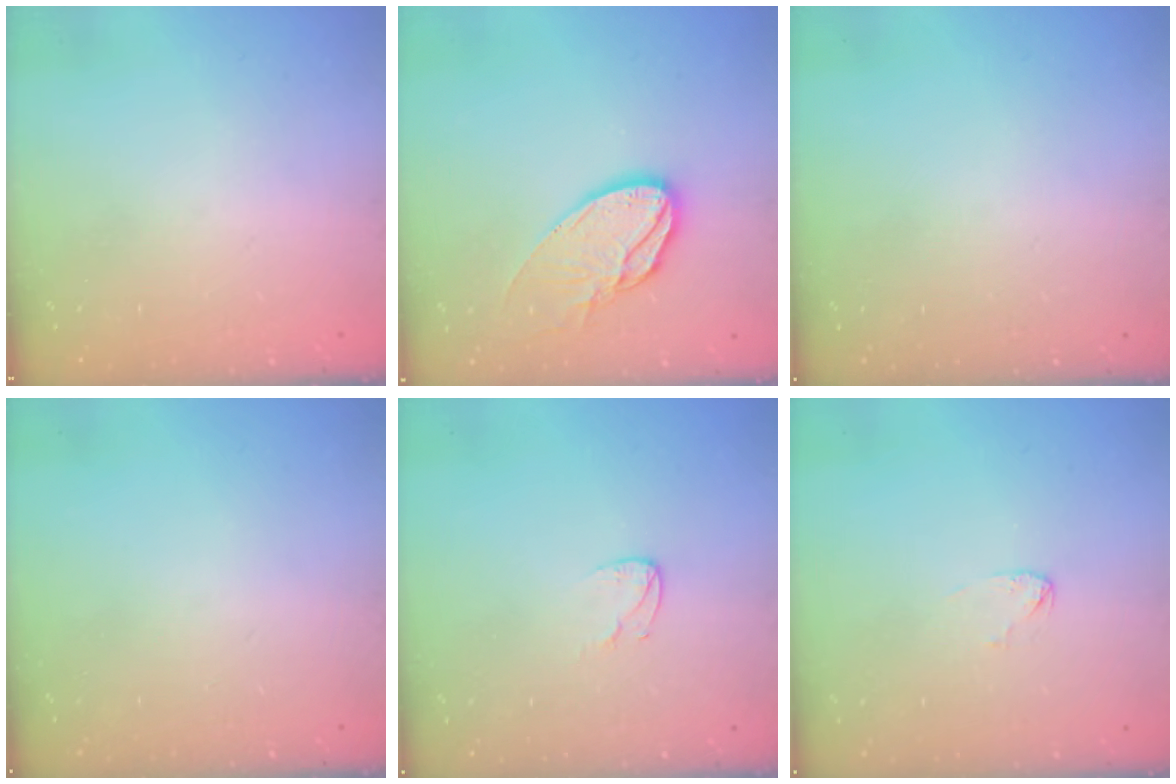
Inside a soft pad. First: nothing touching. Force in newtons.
{"total": 12.9, "press": 12.9, "slide": 1.0}
{"total": 0.0}
{"total": 0.0}
{"total": 4.3, "press": 4.3, "slide": 0.4}
{"total": 3.0, "press": 3.0, "slide": 0.2}